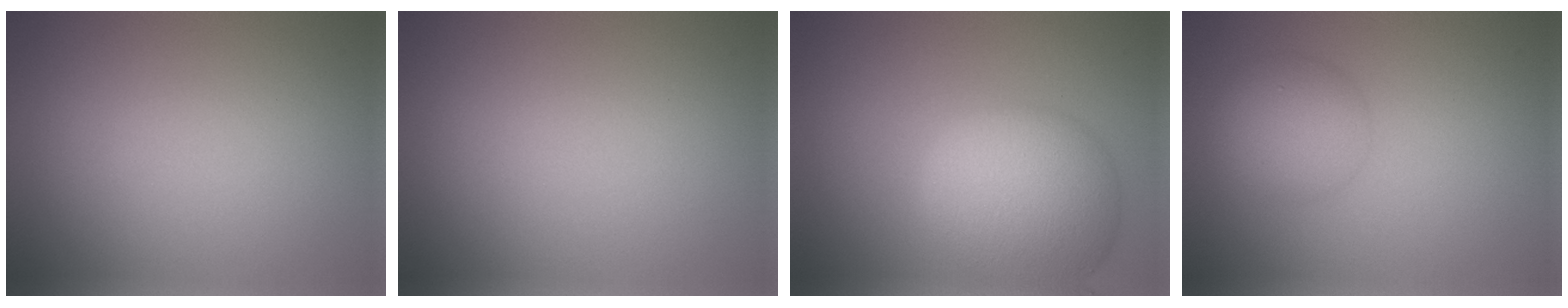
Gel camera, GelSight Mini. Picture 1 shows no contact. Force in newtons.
{"total": 0.0}
{"total": 8.8, "press": 8.8, "slide": 0.7}
{"total": 3.8, "press": 3.8, "slide": 0.2}